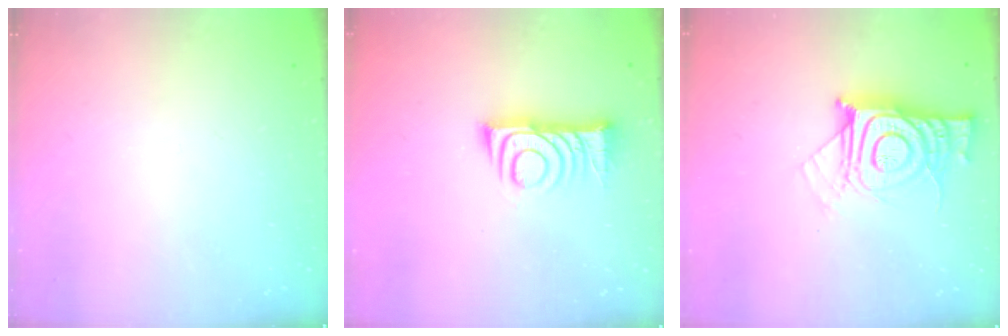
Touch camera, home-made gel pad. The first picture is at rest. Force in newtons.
{"total": 10.8, "press": 10.8, "slide": 0.9}
{"total": 14.2, "press": 14.2, "slide": 1.2}